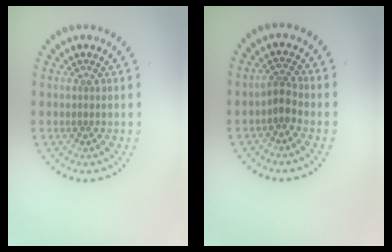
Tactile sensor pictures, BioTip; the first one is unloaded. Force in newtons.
{"total": 1.7, "press": 1.3, "slide": 1.0}